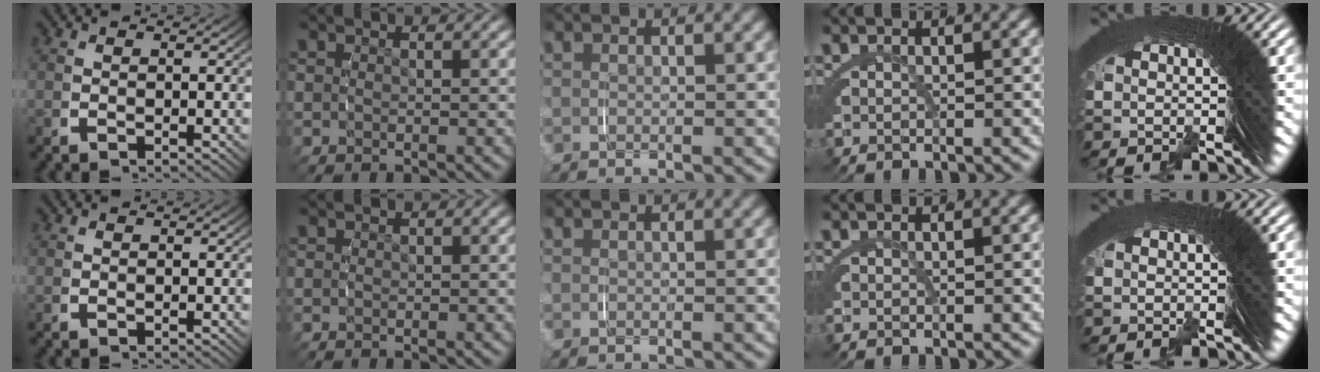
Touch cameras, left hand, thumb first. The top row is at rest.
{}